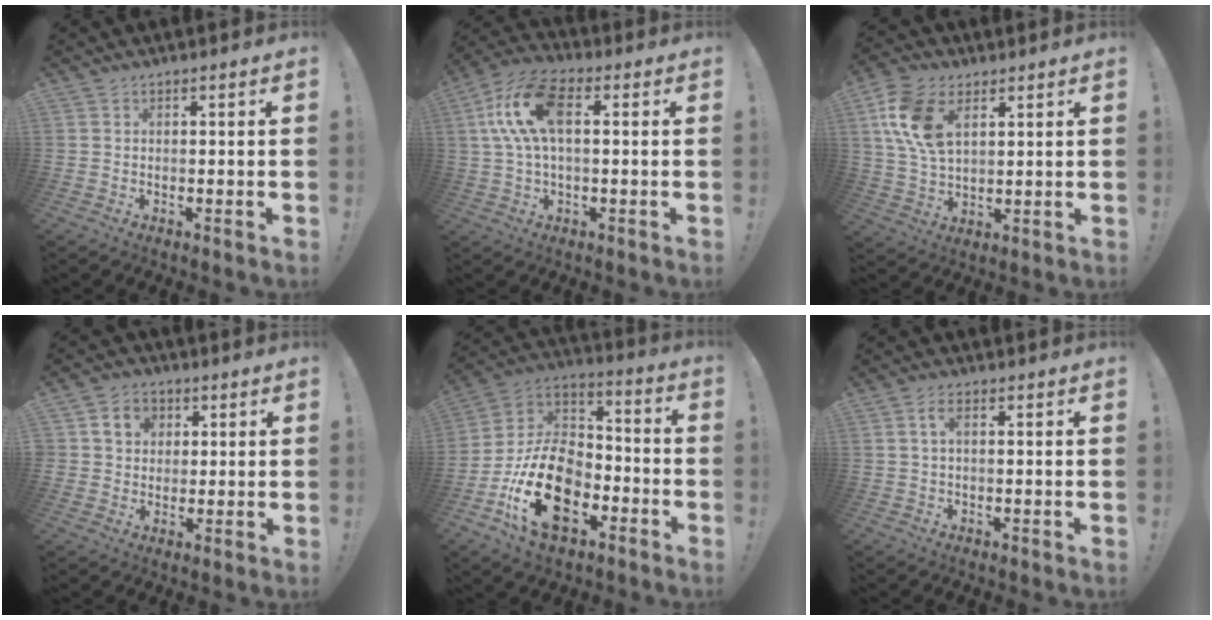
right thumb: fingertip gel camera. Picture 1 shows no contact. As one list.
[{"total": 14.4, "force": [2.7, 7.3, 12.1], "torque": [-0.248, 0.011, 0.051]}, {"total": 13.5, "force": [5.6, 8.0, 9.3], "torque": [-0.192, -0.006, 0.107]}, {"total": 6.9, "force": [2.4, 6.0, 2.5], "torque": [-0.045, 0.001, 0.049]}, {"total": 23.0, "force": [-9.6, 14.4, 15.1], "torque": [-0.283, 0.058, -0.151]}, {"total": 2.6, "force": [0.3, 0.9, 2.5], "torque": [-0.049, 0.007, 0.006]}]